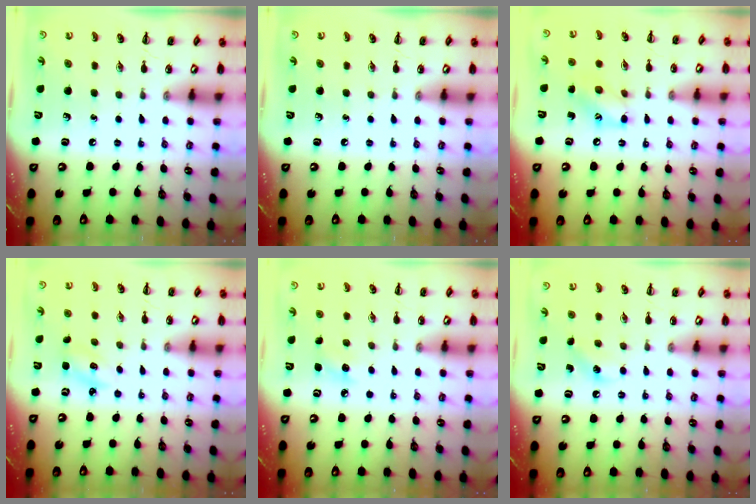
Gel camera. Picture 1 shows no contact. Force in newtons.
{"total": 0.0}
{"total": 9.7, "press": 9.7, "slide": 1.0}
{"total": 2.9, "press": 2.8, "slide": 0.9}
{"total": 6.1, "press": 5.9, "slide": 1.7}
{"total": 6.3, "press": 6.1, "slide": 1.7}